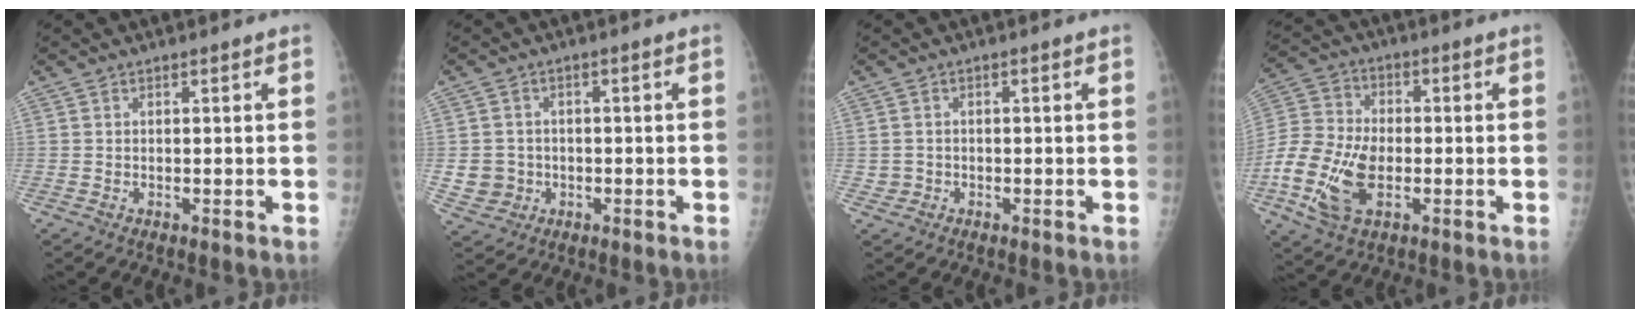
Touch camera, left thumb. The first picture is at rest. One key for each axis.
{"total": 5.0, "fx": -0.9, "fy": 4.8, "fz": 1.0, "tx": -0.003, "ty": 0.004, "tz": -0.009}
{"total": 1.6, "fx": -0.6, "fy": 1.5, "fz": -0.1, "tx": 0.006, "ty": 0.005, "tz": -0.011}
{"total": 15.0, "fx": -4.2, "fy": 9.0, "fz": 11.2, "tx": -0.237, "ty": 0.007, "tz": -0.082}